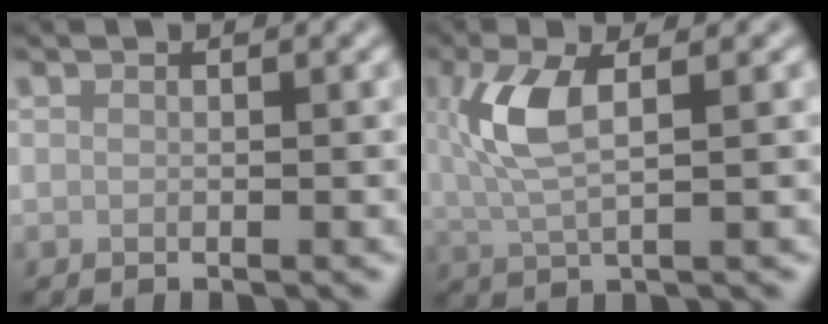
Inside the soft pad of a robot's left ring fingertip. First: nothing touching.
{"total": 4.7, "force": [1.1, 1.6, 4.3], "torque": [-0.101, 0.005, 0.022]}